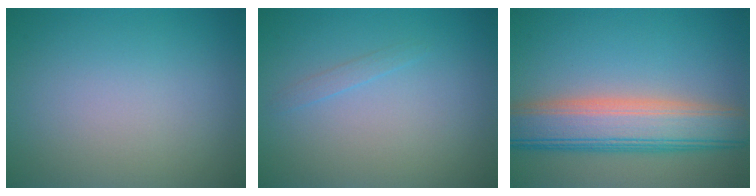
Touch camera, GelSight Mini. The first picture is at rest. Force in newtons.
{"total": 0.7, "press": 0.7, "slide": 0.1}
{"total": 8.0, "press": 7.9, "slide": 0.5}